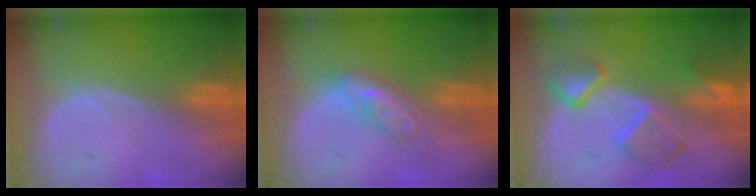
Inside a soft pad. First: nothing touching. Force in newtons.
{"total": 5.3, "press": 4.6, "slide": 2.6}
{"total": 7.4, "press": 6.8, "slide": 2.8}